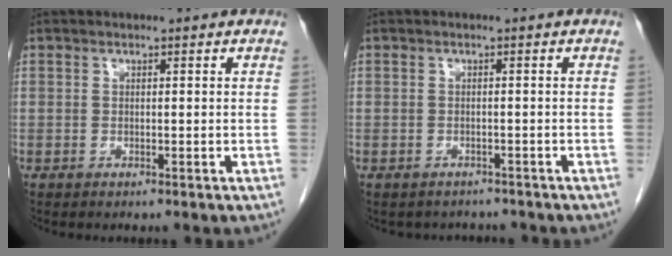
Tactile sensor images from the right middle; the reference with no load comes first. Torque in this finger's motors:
{"motor_torque": [0.01, -0.01, 0.00, 0.00]}